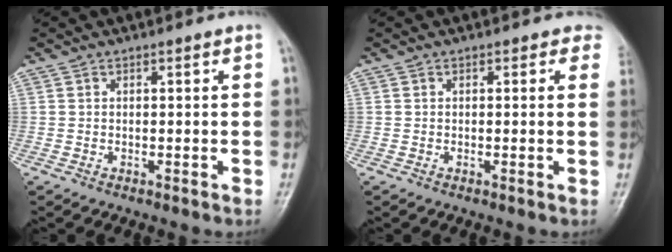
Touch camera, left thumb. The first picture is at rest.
{"total": 2.4, "force": [1.8, 1.4, 0.6], "torque": [0.021, -0.006, 0.000]}